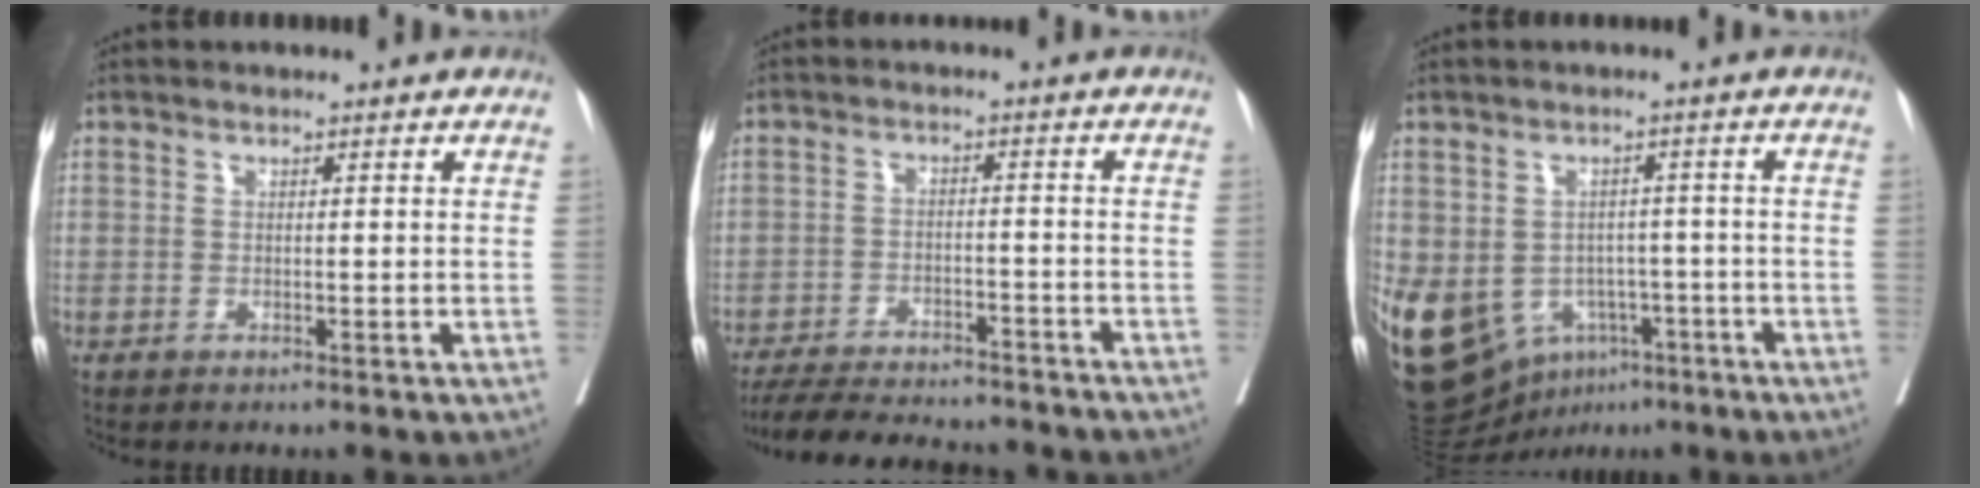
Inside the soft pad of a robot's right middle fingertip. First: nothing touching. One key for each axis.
{"total": 16.9, "fx": -15.2, "fy": 3.1, "fz": 6.6, "tx": -0.131, "ty": -0.016, "tz": -0.211}
{"total": 15.3, "fx": -7.0, "fy": 11.2, "fz": 7.7, "tx": -0.170, "ty": 0.012, "tz": -0.094}